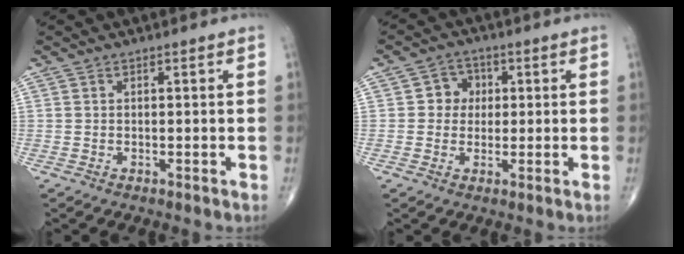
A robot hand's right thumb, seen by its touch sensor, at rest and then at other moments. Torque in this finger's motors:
{"motor_torque": [0.63, 0.53, 0.14, 0.06, -0.04]}